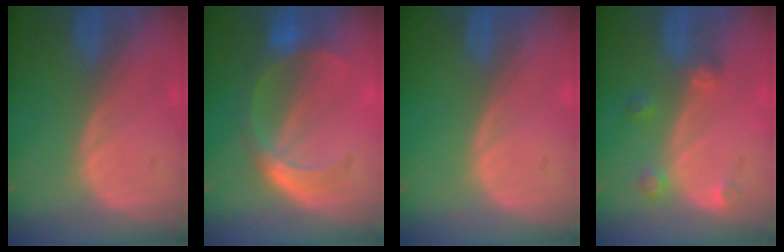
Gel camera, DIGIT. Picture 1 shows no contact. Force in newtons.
{"total": 5.6, "press": 5.3, "slide": 1.9}
{"total": 0.0}
{"total": 2.6, "press": 2.6, "slide": 0.4}